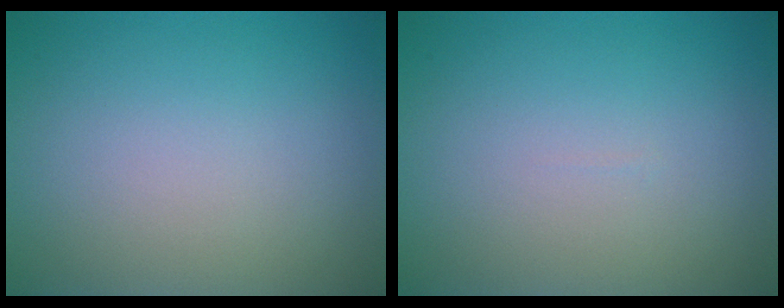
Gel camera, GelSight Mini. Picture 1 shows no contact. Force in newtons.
{"total": 0.0}